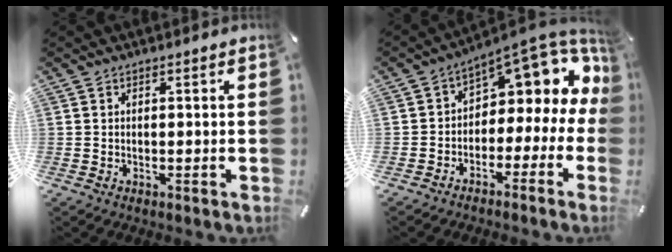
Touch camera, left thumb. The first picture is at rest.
{"total": 9.8, "force": [5.6, 5.4, 5.9], "torque": [-0.090, -0.053, 0.093]}